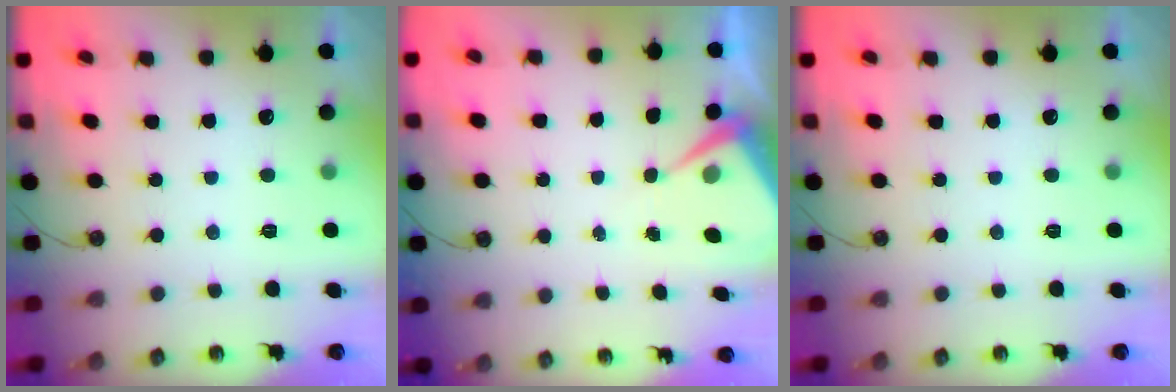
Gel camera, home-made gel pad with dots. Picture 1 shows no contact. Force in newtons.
{"total": 5.8, "press": 5.7, "slide": 0.7}
{"total": 0.0}